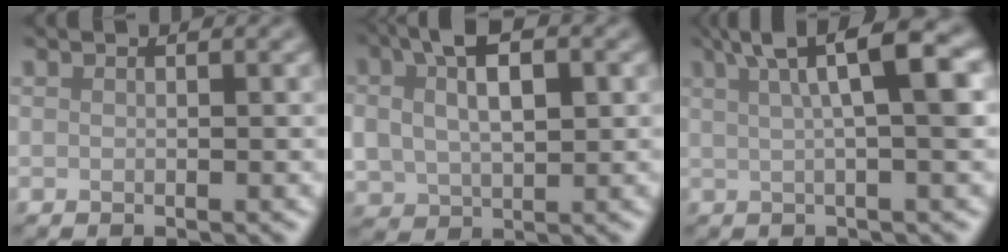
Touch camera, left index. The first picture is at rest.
{"total": 6.3, "force": [2.0, 3.7, 4.7], "torque": [-0.086, 0.015, 0.027]}
{"total": 8.6, "force": [3.0, 2.4, 7.7], "torque": [-0.080, 0.029, 0.036]}